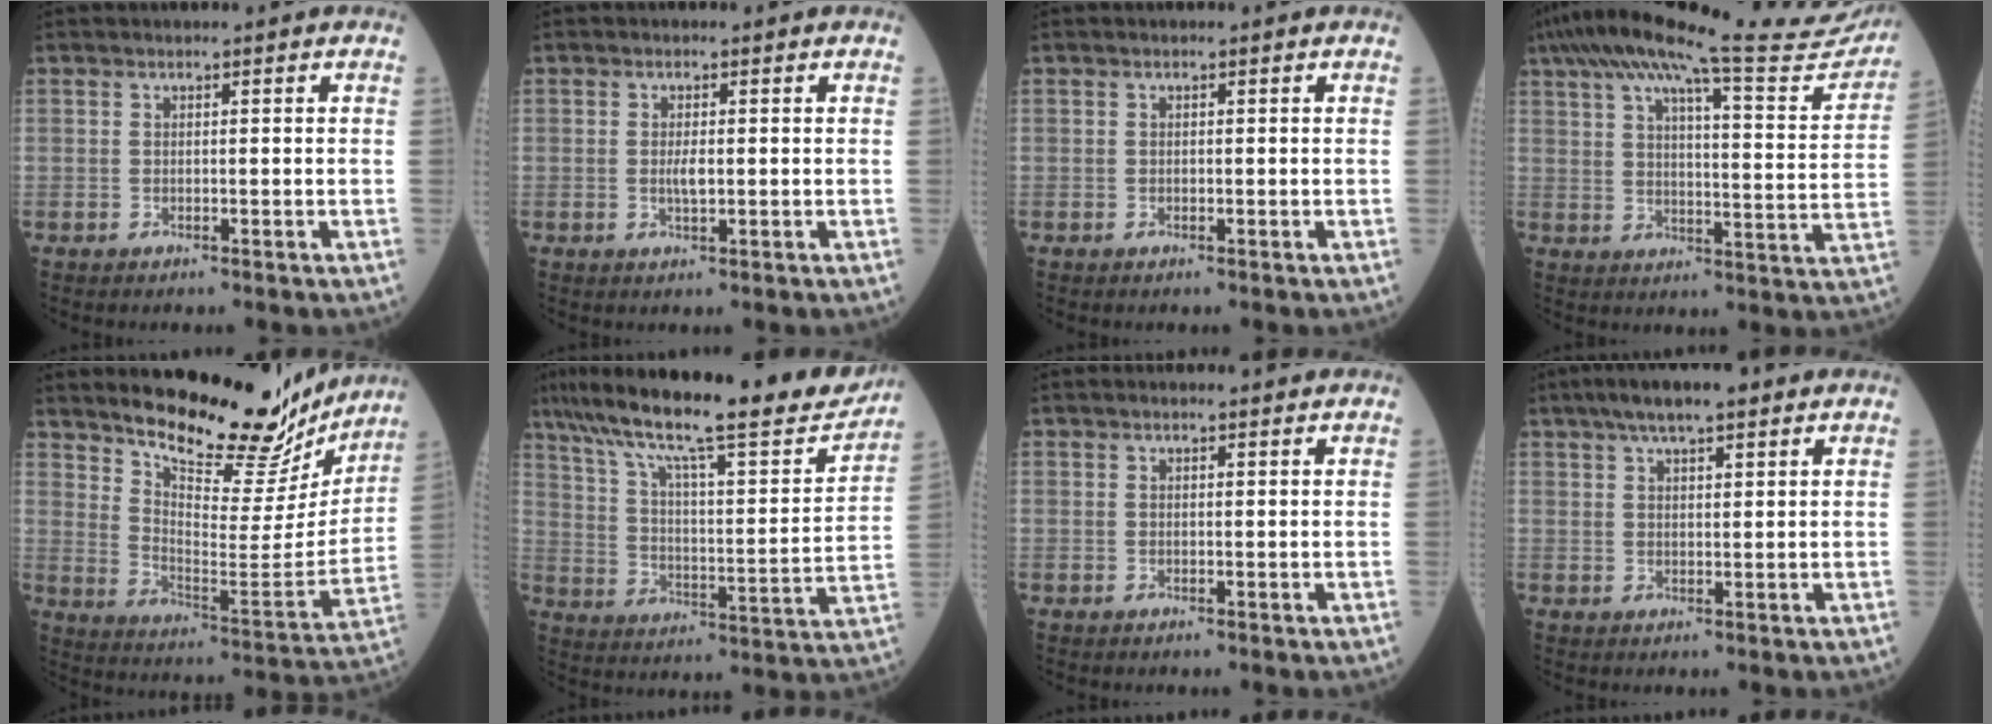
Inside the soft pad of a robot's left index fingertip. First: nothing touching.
{"total": 2.0, "force": [-0.1, 0.5, 1.9], "torque": [-0.042, -0.002, 0.000]}
{"total": 0.0}
{"total": 25.8, "force": [22.9, 2.0, 11.7], "torque": [-0.189, -0.029, 0.291]}
{"total": 20.3, "force": [17.9, 5.3, 8.1], "torque": [-0.114, -0.046, 0.251]}
{"total": 25.3, "force": [21.2, 3.3, 13.5], "torque": [-0.232, -0.012, 0.306]}
{"total": 1.2, "force": [1.1, 0.3, 0.6], "torque": [-0.013, 0.010, 0.016]}
{"total": 7.3, "force": [5.0, 1.6, 5.0], "torque": [-0.089, 0.027, 0.082]}